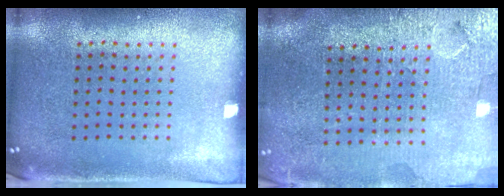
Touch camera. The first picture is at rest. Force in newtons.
{"total": 3.8, "press": 3.5, "slide": 1.5}